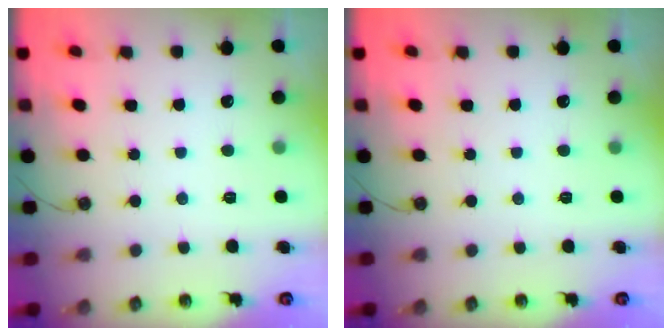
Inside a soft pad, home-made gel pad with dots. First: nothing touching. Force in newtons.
{"total": 0.0}